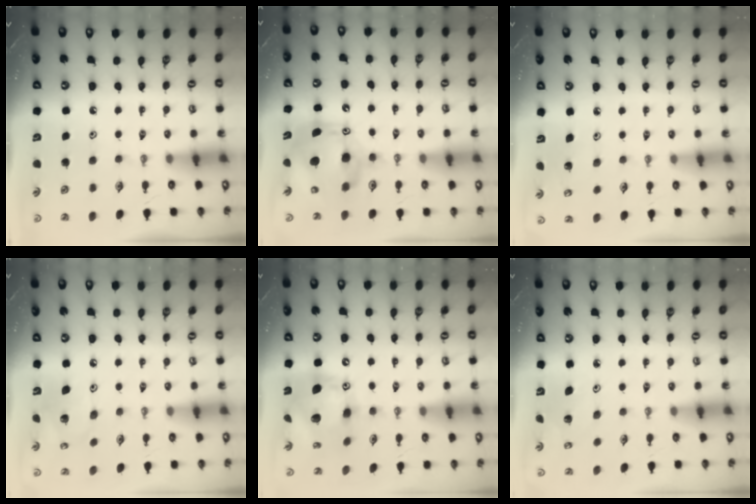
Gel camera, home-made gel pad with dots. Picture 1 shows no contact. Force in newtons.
{"total": 13.7, "press": 13.7, "slide": 1.1}
{"total": 2.5, "press": 2.4, "slide": 0.6}
{"total": 8.9, "press": 8.6, "slide": 2.3}
{"total": 15.6, "press": 15.5, "slide": 1.6}
{"total": 3.8, "press": 3.7, "slide": 1.0}